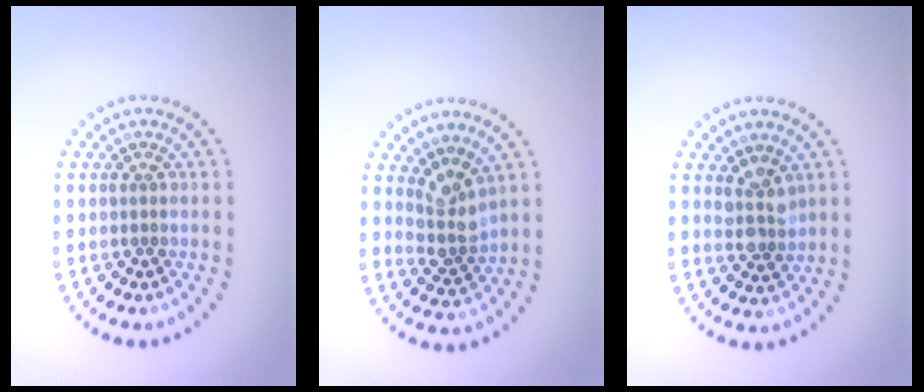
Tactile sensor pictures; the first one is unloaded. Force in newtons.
{"total": 3.0, "press": 2.2, "slide": 1.9}
{"total": 2.4, "press": 2.2, "slide": 1.1}